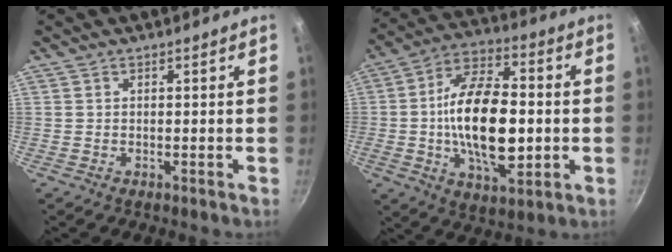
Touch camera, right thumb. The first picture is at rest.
{"total": 20.5, "force": [-1.5, 10.5, 17.6], "torque": [-0.289, 0.022, -0.027]}